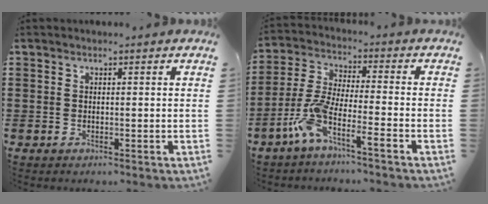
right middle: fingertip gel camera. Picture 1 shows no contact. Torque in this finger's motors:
{"motor_torque": [1.21, -0.93, 0.37, 0.21]}